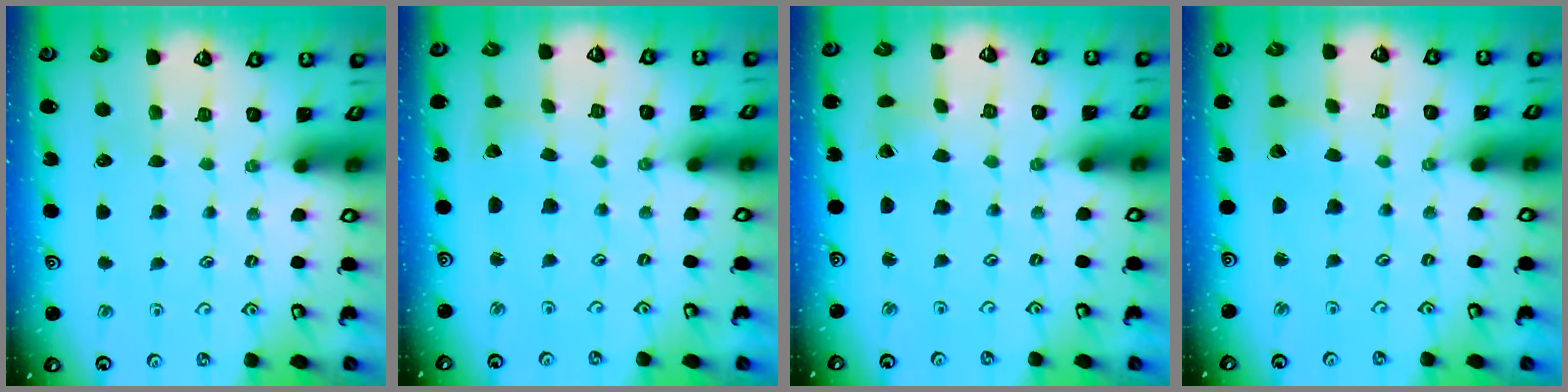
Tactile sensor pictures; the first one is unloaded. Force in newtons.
{"total": 1.8, "press": 1.8, "slide": 0.1}
{"total": 0.7, "press": 0.7, "slide": 0.0}
{"total": 3.4, "press": 3.3, "slide": 0.2}